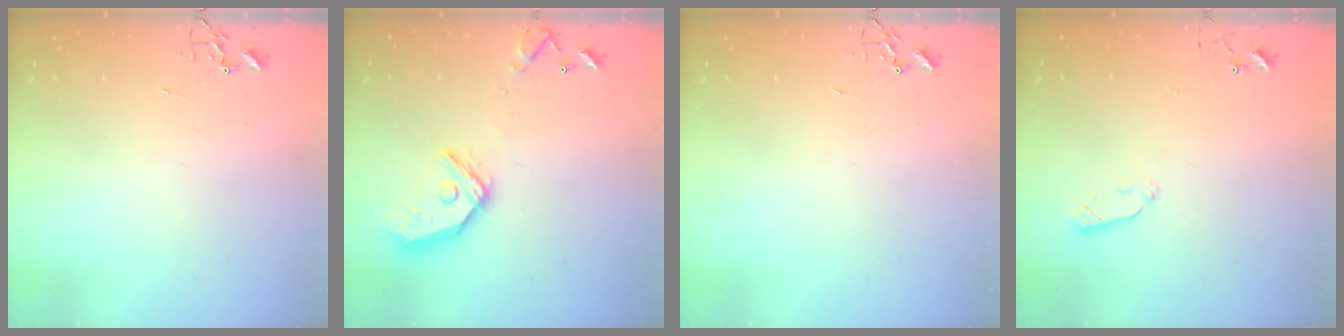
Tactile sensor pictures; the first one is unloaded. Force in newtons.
{"total": 14.6, "press": 14.4, "slide": 1.8}
{"total": 0.0}
{"total": 4.5, "press": 4.5, "slide": 0.4}